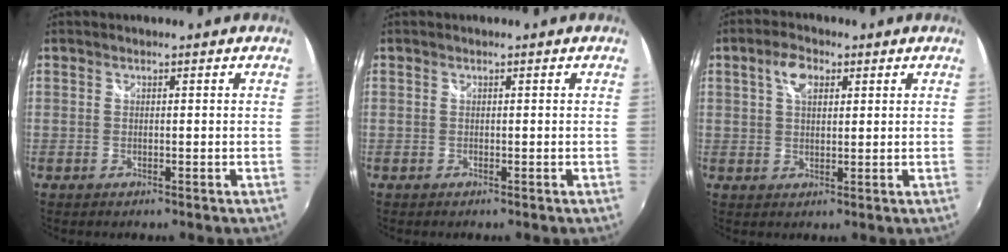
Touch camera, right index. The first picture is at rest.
{"total": 0.0}
{"total": 4.8, "force": [2.0, 2.7, 3.5], "torque": [-0.063, 0.012, 0.035]}